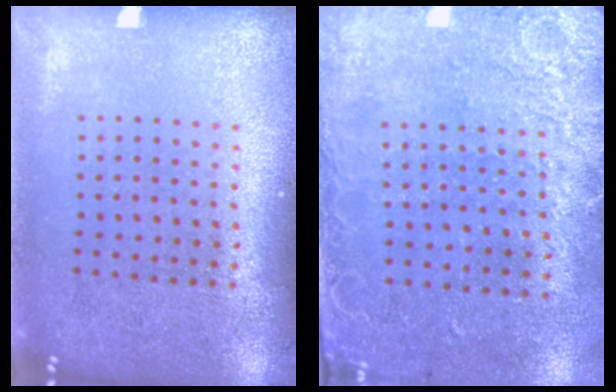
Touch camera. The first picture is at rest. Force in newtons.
{"total": 2.7, "press": 2.0, "slide": 1.8}